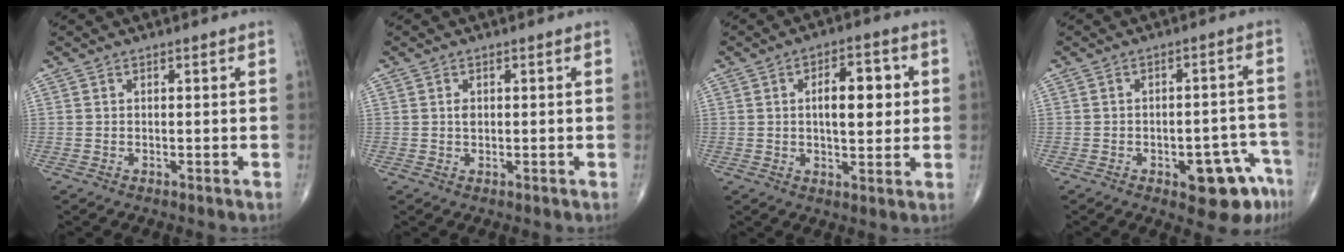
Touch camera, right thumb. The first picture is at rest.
{"total": 1.3, "force": [0.3, 0.9, 0.9], "torque": [-0.012, 0.000, 0.006]}
{"total": 9.6, "force": [1.6, 4.5, 8.4], "torque": [-0.100, 0.003, 0.022]}
{"total": 10.1, "force": [-5.1, 4.4, 7.5], "torque": [-0.061, 0.041, -0.056]}